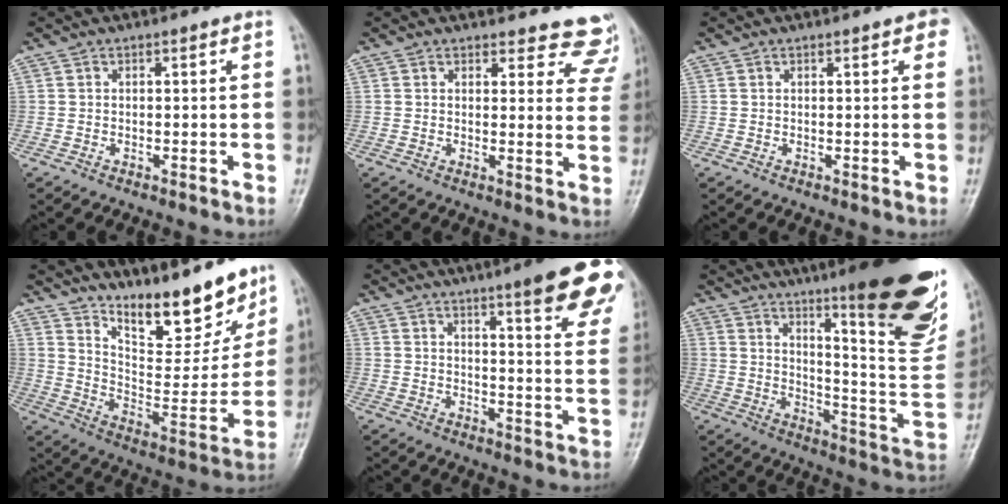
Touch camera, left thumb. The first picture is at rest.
{"total": 10.7, "force": [10.1, 3.6, -0.3], "torque": [0.068, -0.077, 0.073]}
{"total": 2.3, "force": [1.1, 1.0, 1.7], "torque": [-0.011, 0.001, 0.009]}
{"total": 18.2, "force": [14.1, 5.9, 9.9], "torque": [-0.099, -0.094, 0.231]}
{"total": 18.4, "force": [11.8, 3.3, 13.7], "torque": [-0.146, -0.047, 0.138]}
{"total": 27.6, "force": [15.4, 5.3, 22.3], "torque": [-0.252, -0.077, 0.225]}